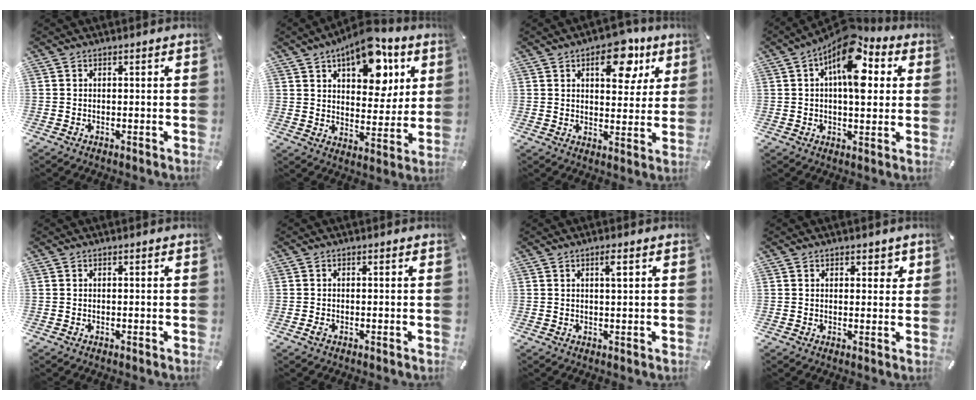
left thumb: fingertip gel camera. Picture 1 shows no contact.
{"total": 14.7, "force": [8.4, 8.2, 8.9], "torque": [-0.114, -0.040, 0.144]}
{"total": 12.9, "force": [6.2, 7.3, 8.6], "torque": [-0.087, -0.027, 0.097]}
{"total": 14.4, "force": [5.3, 7.0, 11.5], "torque": [-0.168, -0.033, 0.088]}
{"total": 0.0}
{"total": 0.8, "force": [-0.3, 0.4, 0.6], "torque": [-0.011, -0.002, -0.005]}
{"total": 2.3, "force": [1.0, 0.2, 2.1], "torque": [-0.045, 0.000, 0.015]}
{"total": 2.3, "force": [1.2, 1.6, 1.2], "torque": [-0.004, -0.002, 0.013]}